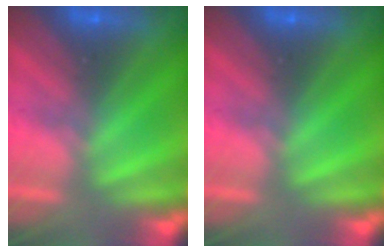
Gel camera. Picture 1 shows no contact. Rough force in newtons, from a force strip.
{"total": 0.0}